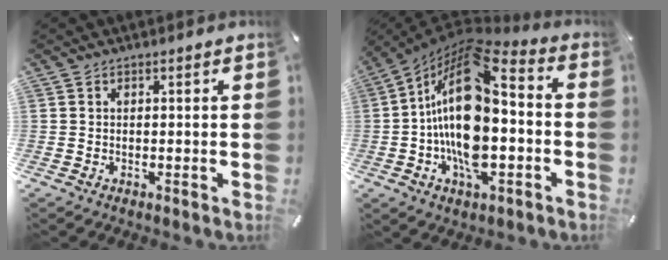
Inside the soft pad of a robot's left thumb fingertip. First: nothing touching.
{"total": 19.9, "force": [-1.6, 11.0, 16.5], "torque": [-0.309, -0.008, -0.025]}